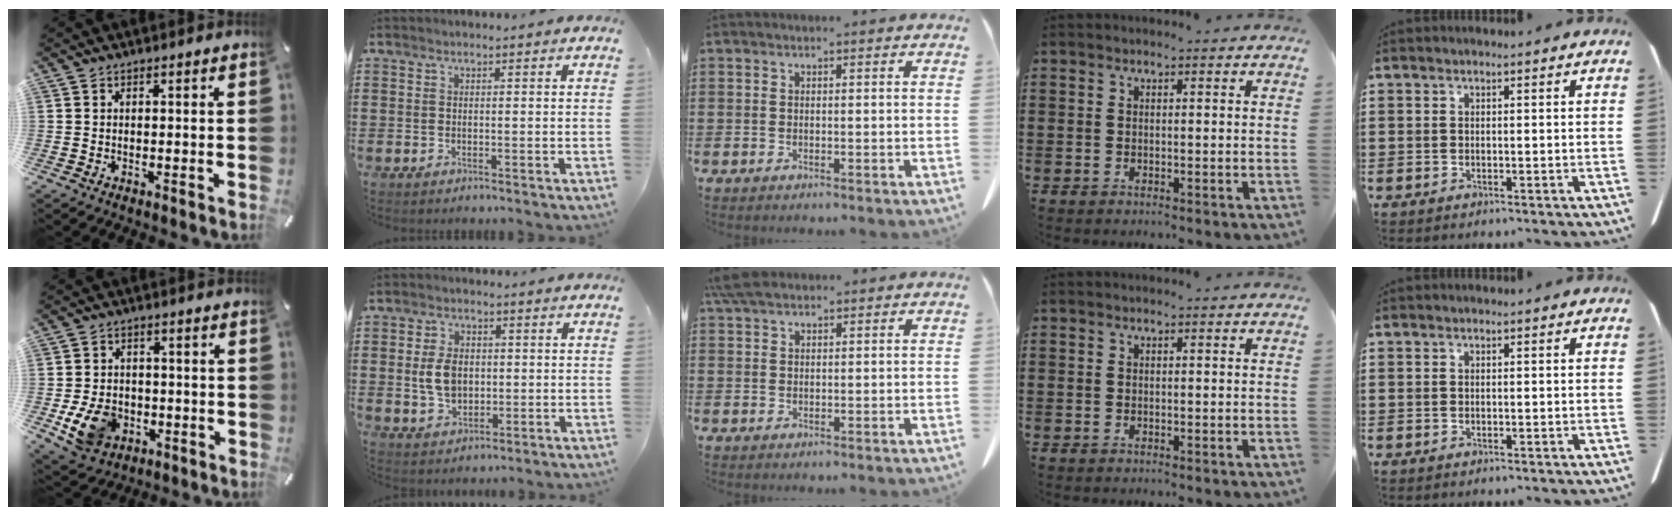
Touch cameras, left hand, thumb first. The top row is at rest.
{"thumb": {"total": 10.1, "force": [-2.9, 8.0, 5.5], "torque": [-0.119, 0.009, -0.052]}, "index": {"total": 6.0, "force": [0.2, 4.0, 4.4], "torque": [-0.096, 0.004, -0.003]}, "middle": {"total": 3.7, "force": [2.8, 1.3, 2.0], "torque": [-0.049, 0.005, 0.055]}}